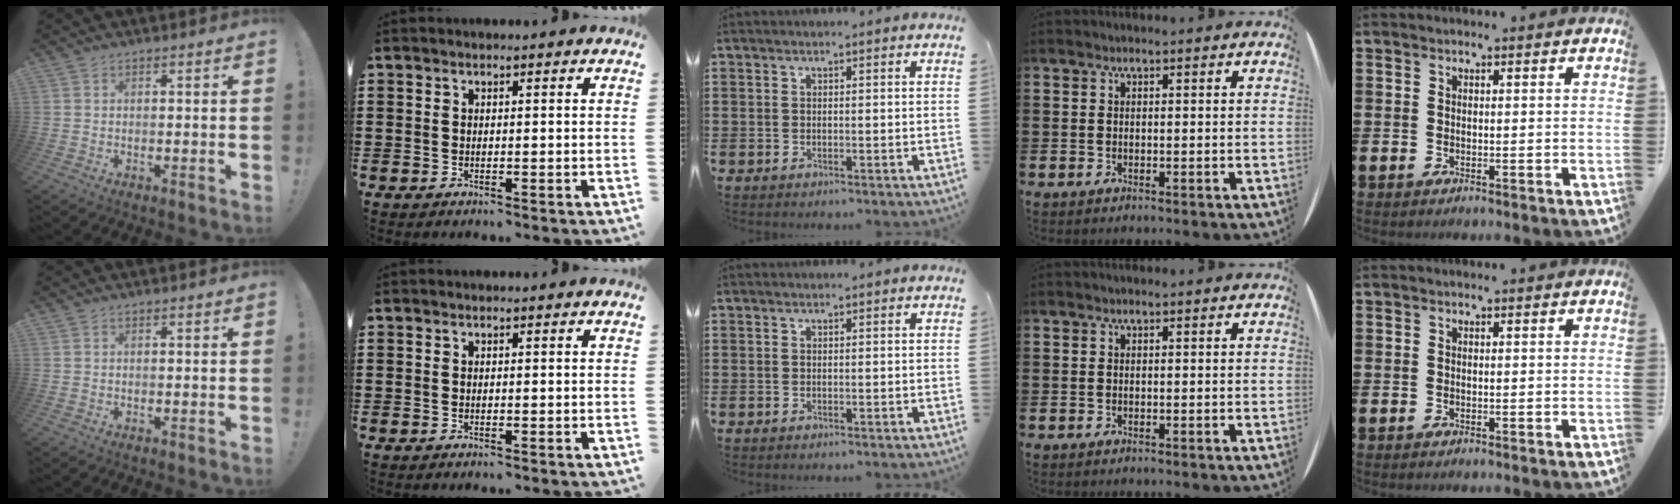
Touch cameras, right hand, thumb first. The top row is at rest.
{}